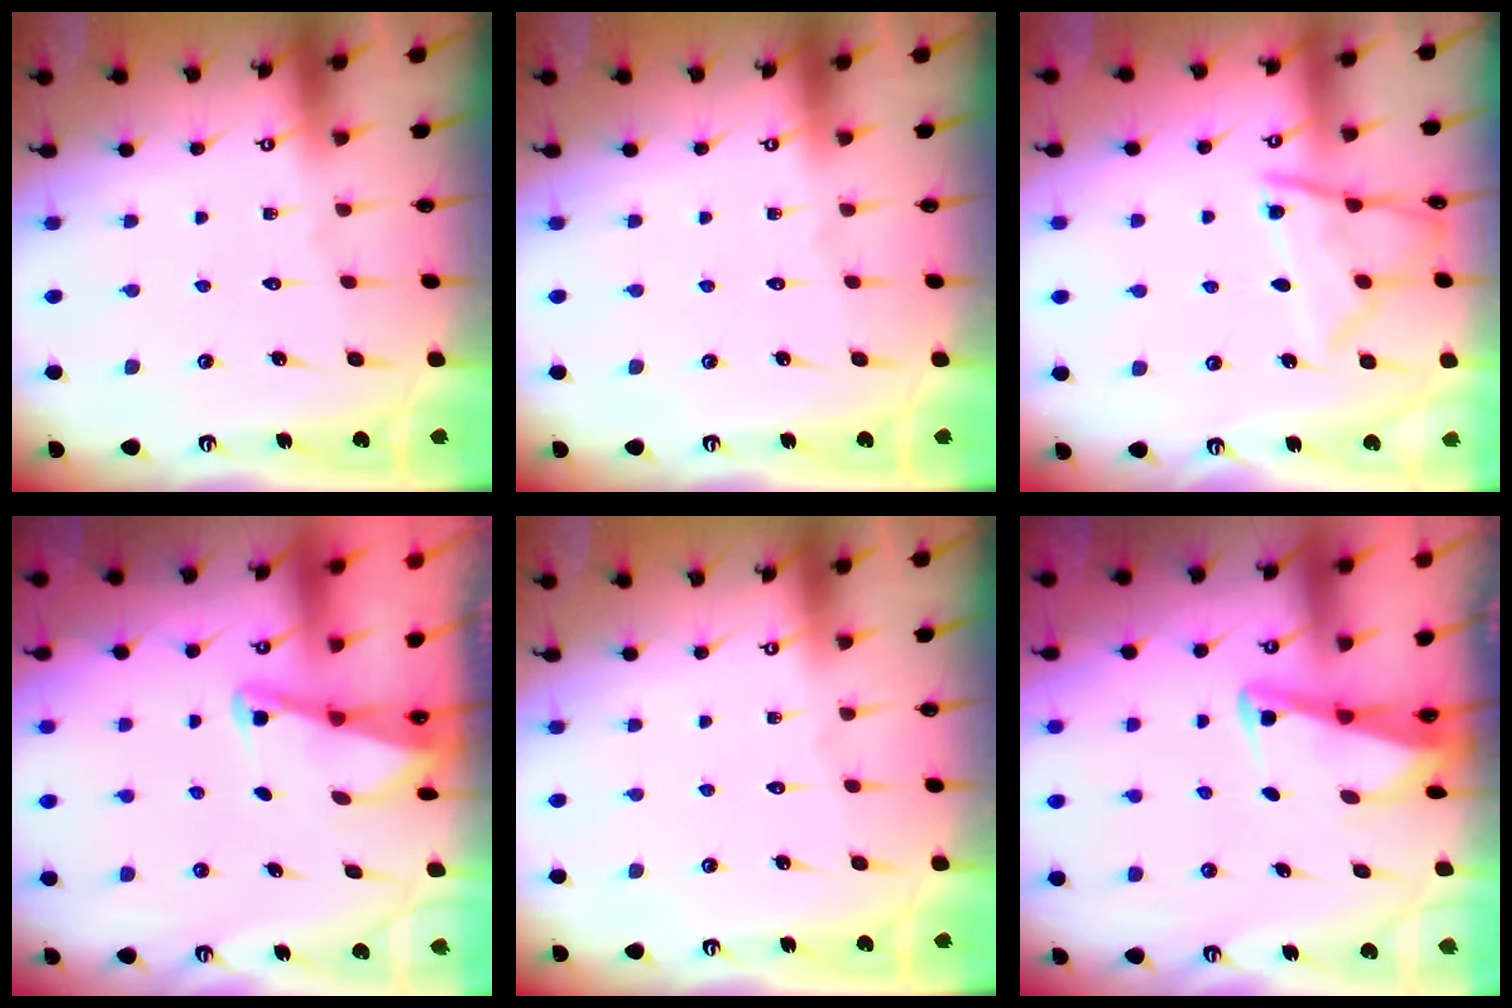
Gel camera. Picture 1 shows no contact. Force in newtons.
{"total": 0.0}
{"total": 9.9, "press": 9.9, "slide": 0.5}
{"total": 2.0, "press": 2.0, "slide": 0.3}
{"total": 0.0}
{"total": 3.0, "press": 2.9, "slide": 0.3}